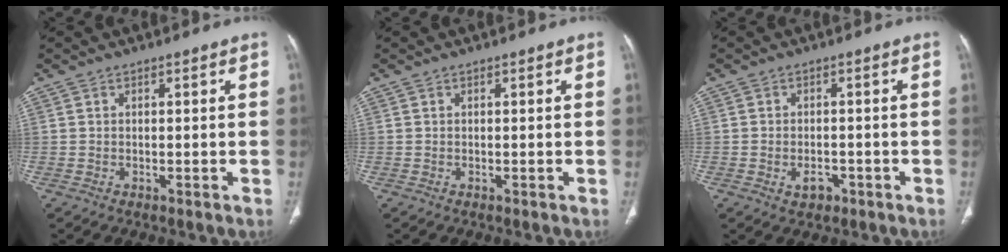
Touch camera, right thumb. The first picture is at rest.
{"total": 0.0}
{"total": 2.9, "force": [-1.3, 2.0, 1.7], "torque": [-0.021, 0.008, -0.013]}